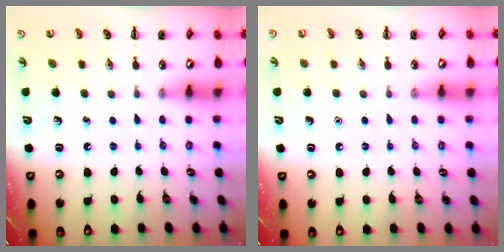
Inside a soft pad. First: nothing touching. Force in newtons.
{"total": 1.5, "press": 1.5, "slide": 0.1}